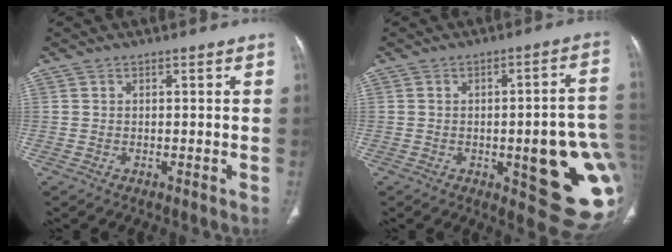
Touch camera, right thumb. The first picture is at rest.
{"total": 20.2, "force": [-3.2, 6.4, 18.9], "torque": [-0.184, 0.009, -0.019]}